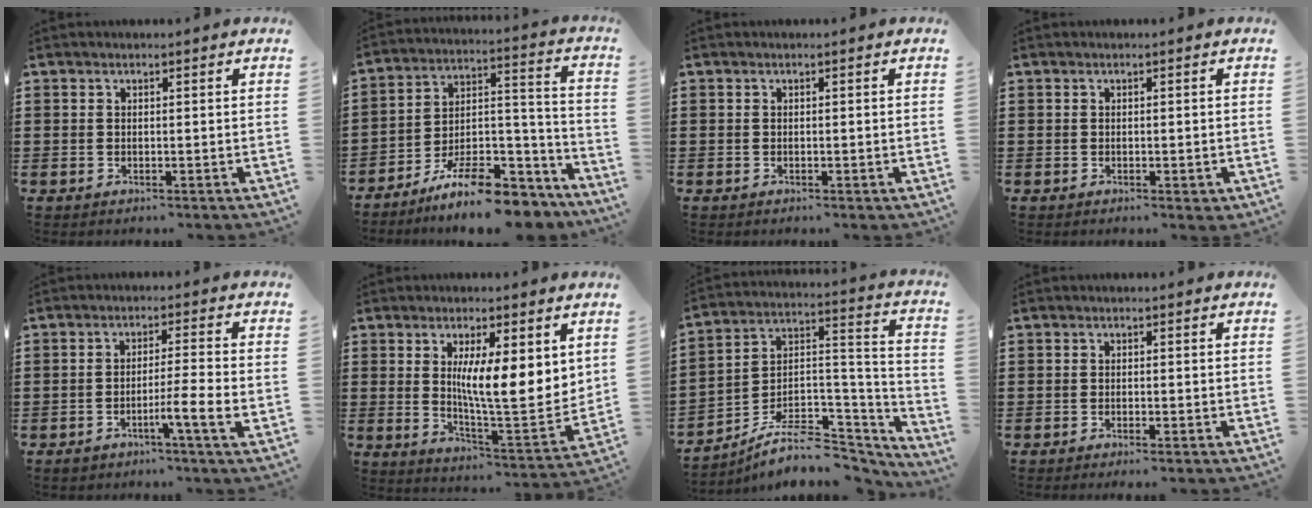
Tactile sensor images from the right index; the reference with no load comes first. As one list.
[{"total": 12.1, "force": [-10.4, 2.6, 5.4], "torque": [-0.073, 0.046, -0.194]}, {"total": 0.0}, {"total": 0.6, "force": [-0.3, 0.0, 0.6], "torque": [-0.013, -0.009, -0.002]}, {"total": 5.3, "force": [-2.2, -0.2, 4.8], "torque": [-0.078, -0.009, -0.038]}, {"total": 9.3, "force": [2.6, 2.3, 8.6], "torque": [-0.142, -0.023, 0.039]}, {"total": 8.5, "force": [-6.1, 4.3, 4.0], "torque": [-0.072, 0.013, -0.111]}, {"total": 0.7, "force": [-0.6, 0.0, 0.4], "torque": [-0.009, -0.003, -0.012]}]